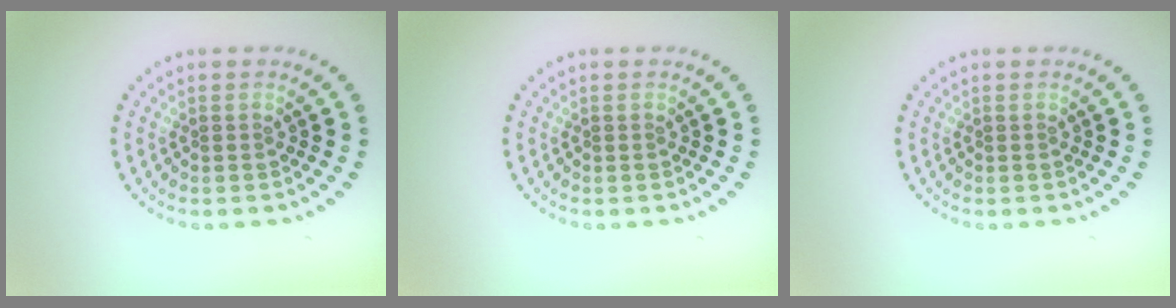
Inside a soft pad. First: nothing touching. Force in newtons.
{"total": 0.0}
{"total": 0.0}